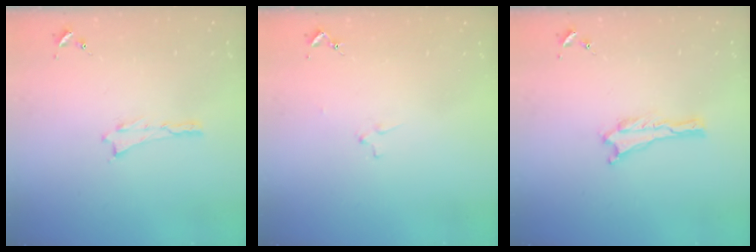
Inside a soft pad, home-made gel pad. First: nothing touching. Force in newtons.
{"total": 1.1, "press": 1.1, "slide": 0.1}
{"total": 0.0}